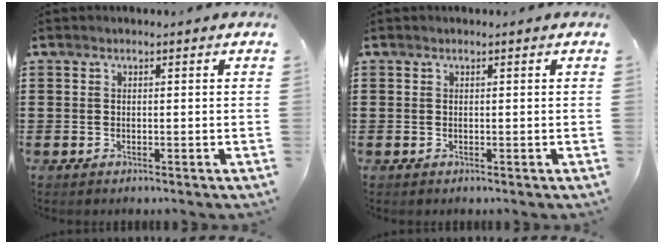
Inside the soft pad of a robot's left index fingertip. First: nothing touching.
{"total": 0.0}